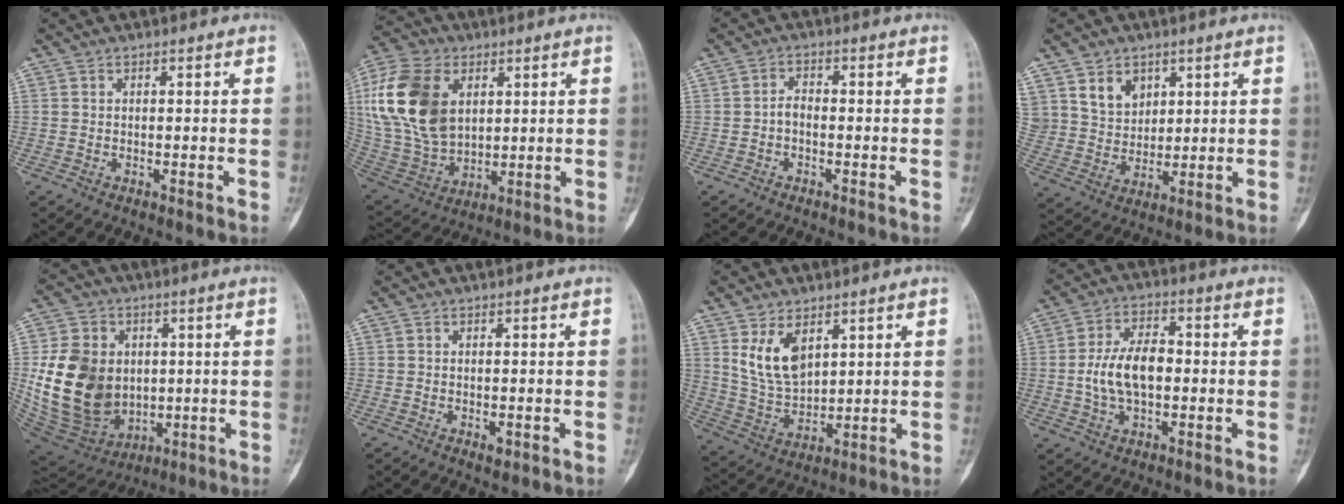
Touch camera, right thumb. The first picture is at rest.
{"total": 20.7, "force": [5.0, 13.7, 14.7], "torque": [-0.299, -0.010, 0.102]}
{"total": 2.2, "force": [-0.7, 1.4, 1.6], "torque": [-0.021, 0.013, -0.021]}
{"total": 8.1, "force": [4.3, 6.0, 3.3], "torque": [-0.033, -0.029, 0.089]}
{"total": 19.8, "force": [0.7, 15.5, 12.4], "torque": [-0.206, -0.009, 0.040]}
{"total": 1.3, "force": [-0.4, 0.7, 1.1], "torque": [-0.010, -0.002, -0.001]}
{"total": 10.1, "force": [4.6, 5.9, 6.8], "torque": [-0.110, -0.024, 0.107]}
{"total": 10.4, "force": [-0.5, 6.0, 8.5], "torque": [-0.148, 0.017, -0.013]}